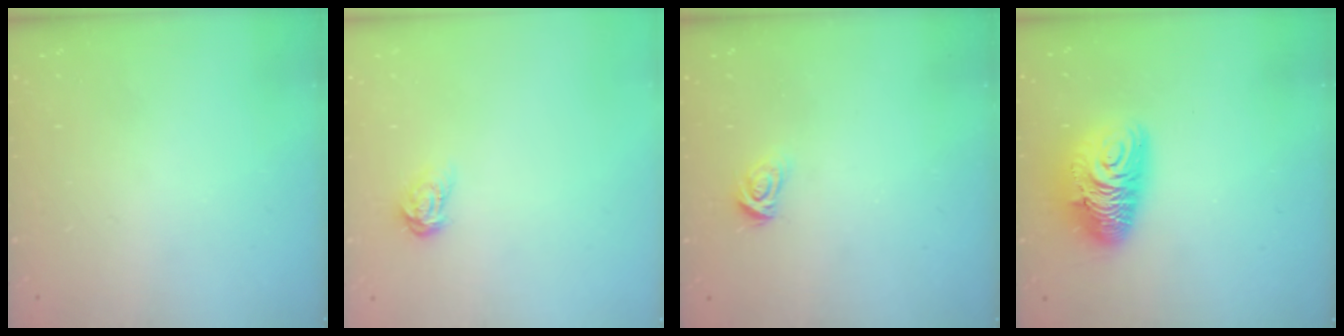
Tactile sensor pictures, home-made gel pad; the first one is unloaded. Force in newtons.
{"total": 3.9, "press": 3.9, "slide": 0.4}
{"total": 4.7, "press": 4.6, "slide": 0.5}
{"total": 11.7, "press": 11.7, "slide": 1.3}